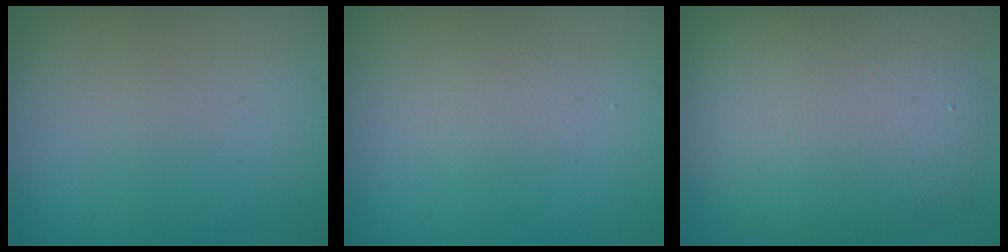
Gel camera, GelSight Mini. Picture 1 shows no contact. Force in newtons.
{"total": 1.2, "press": 1.2, "slide": 0.0}
{"total": 10.9, "press": 10.8, "slide": 1.1}